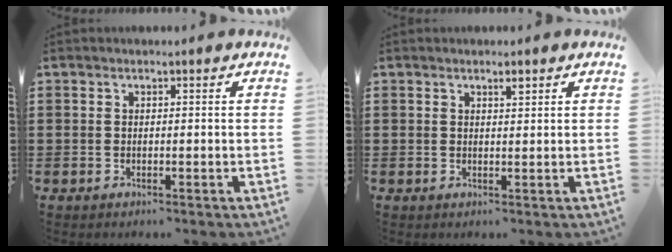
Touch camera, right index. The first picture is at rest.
{"total": 1.3, "force": [1.0, 0.3, 0.9], "torque": [-0.010, -0.002, 0.014]}